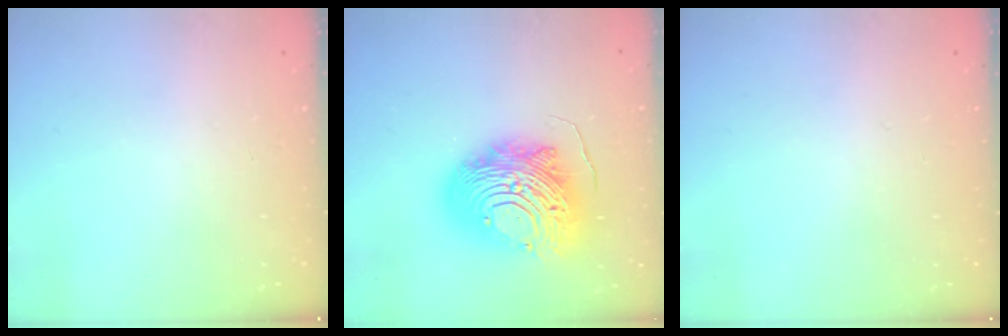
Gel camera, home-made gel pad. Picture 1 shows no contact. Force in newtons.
{"total": 20.1, "press": 20.0, "slide": 2.0}
{"total": 0.0}